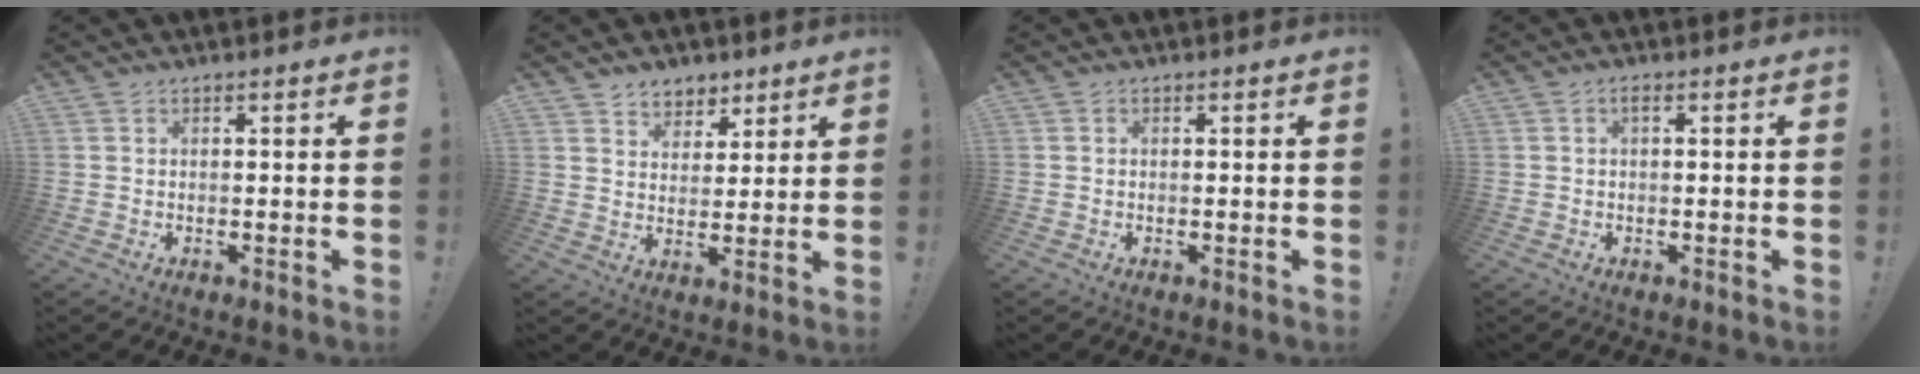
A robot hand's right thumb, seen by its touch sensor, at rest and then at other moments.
{"total": 6.5, "force": [4.5, 4.7, 0.5], "torque": [-0.002, -0.036, 0.088]}
{"total": 0.0}
{"total": 1.0, "force": [-0.1, 0.3, 1.0], "torque": [-0.027, 0.007, -0.002]}